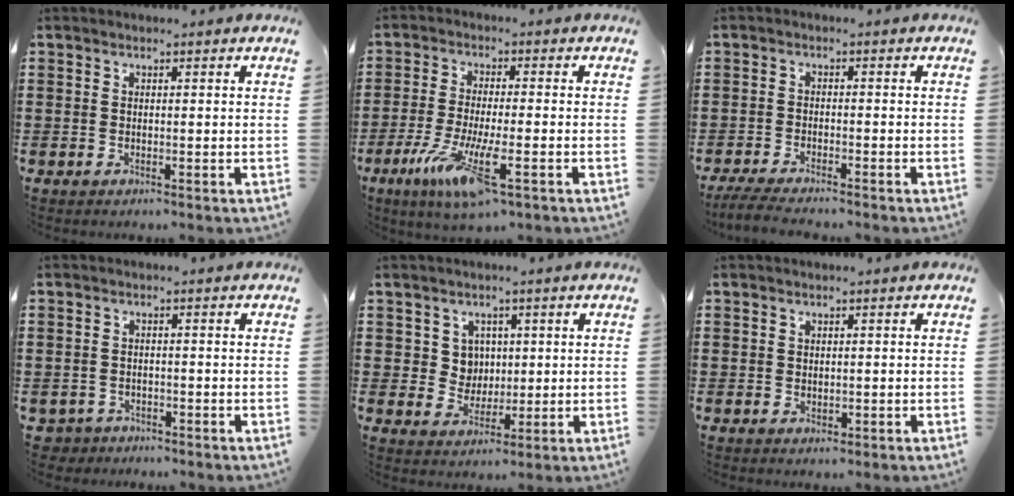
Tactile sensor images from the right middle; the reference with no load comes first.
{"total": 9.5, "force": [-4.0, 2.1, 8.3], "torque": [-0.177, -0.014, -0.073]}
{"total": 3.6, "force": [-3.4, 0.1, 1.1], "torque": [-0.034, -0.010, -0.072]}
{"total": 2.0, "force": [-1.8, 0.8, -0.2], "torque": [-0.006, -0.003, -0.041]}
{"total": 4.5, "force": [1.3, 4.2, 0.9], "torque": [-0.041, 0.012, 0.024]}
{"total": 0.8, "force": [0.2, 0.8, 0.2], "torque": [0.001, -0.003, 0.003]}